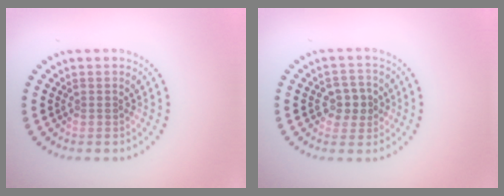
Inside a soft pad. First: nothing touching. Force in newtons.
{"total": 2.8, "press": 2.7, "slide": 0.7}